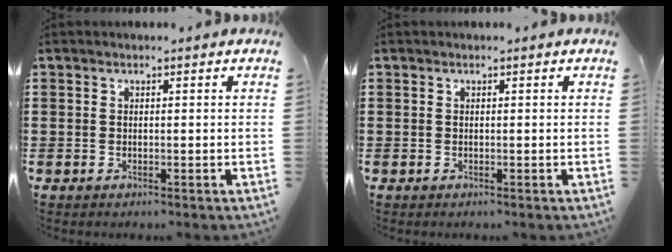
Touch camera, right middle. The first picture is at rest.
{"total": 0.0}